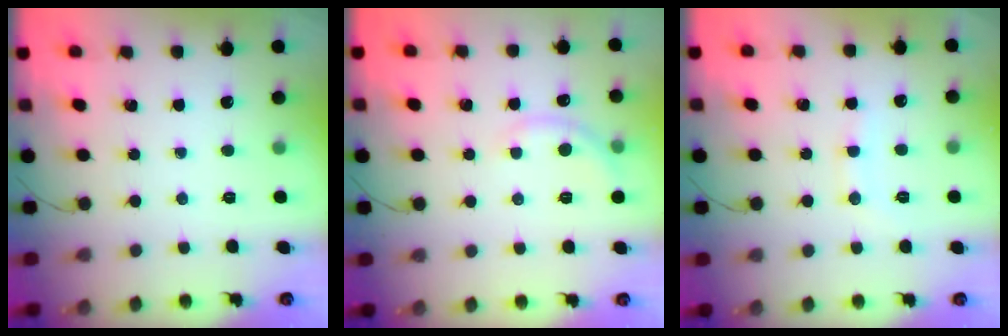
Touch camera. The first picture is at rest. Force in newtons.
{"total": 3.0, "press": 2.9, "slide": 1.0}
{"total": 5.9, "press": 5.7, "slide": 1.3}